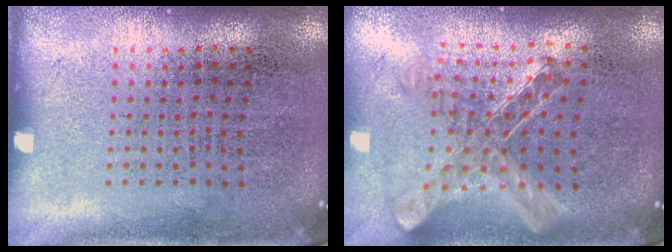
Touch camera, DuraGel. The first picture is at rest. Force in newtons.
{"total": 0.9, "press": 0.9, "slide": 0.1}